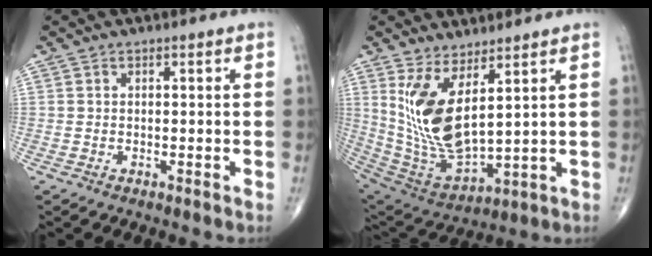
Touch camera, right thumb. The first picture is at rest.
{"total": 14.2, "force": [5.2, 5.5, 12.0], "torque": [-0.237, -0.049, 0.125]}